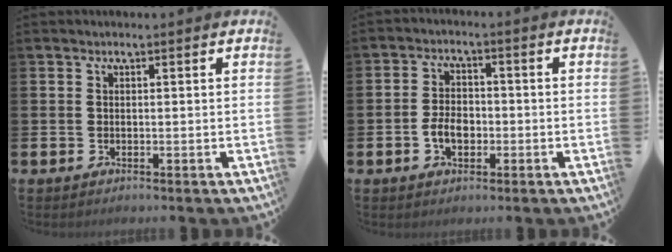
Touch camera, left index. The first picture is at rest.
{"total": 4.1, "force": [-1.2, 2.8, 2.8], "torque": [-0.041, 0.002, -0.025]}